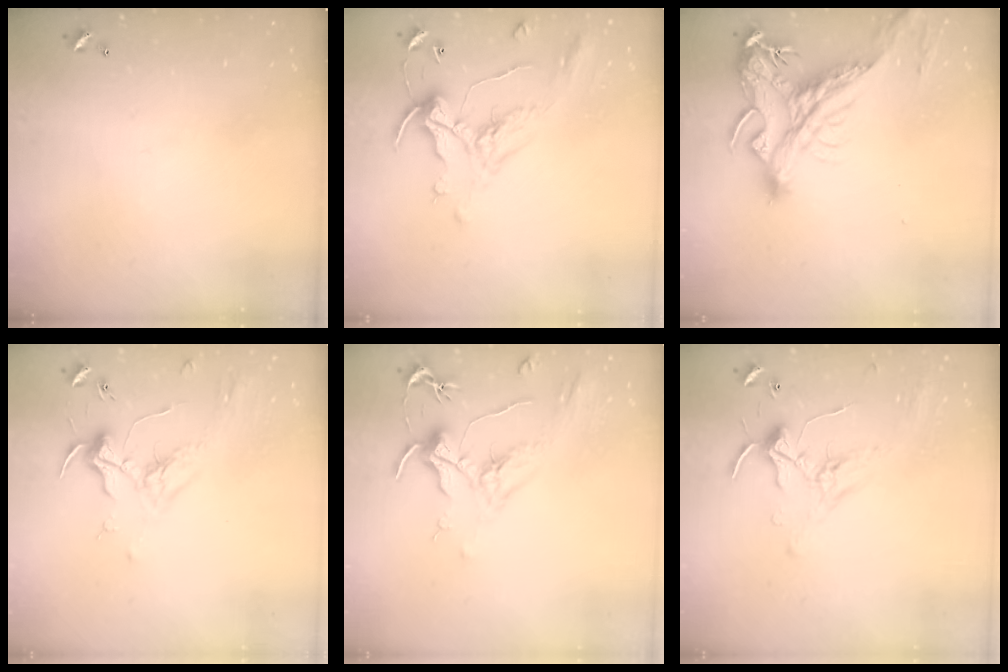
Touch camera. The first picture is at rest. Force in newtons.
{"total": 1.8, "press": 1.5, "slide": 1.1}
{"total": 5.9, "press": 5.6, "slide": 1.9}
{"total": 1.8, "press": 1.7, "slide": 0.8}
{"total": 2.1, "press": 2.0, "slide": 0.8}
{"total": 0.9, "press": 0.8, "slide": 0.4}